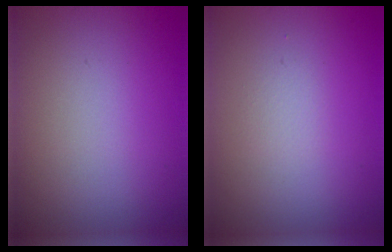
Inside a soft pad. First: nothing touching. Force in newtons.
{"total": 0.7, "press": 0.7, "slide": 0.0}